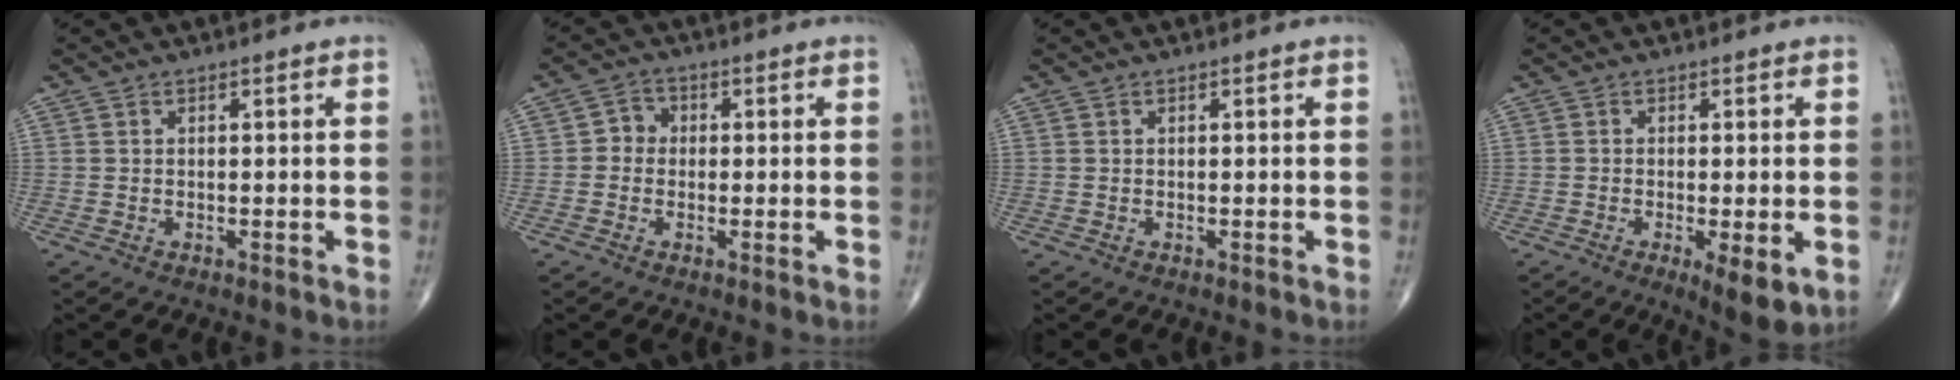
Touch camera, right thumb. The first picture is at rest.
{"total": 3.1, "force": [-0.3, 2.8, 1.3], "torque": [0.000, 0.009, -0.016]}
{"total": 0.0}
{"total": 6.2, "force": [-1.8, 1.7, 5.7], "torque": [-0.090, -0.018, -0.027]}